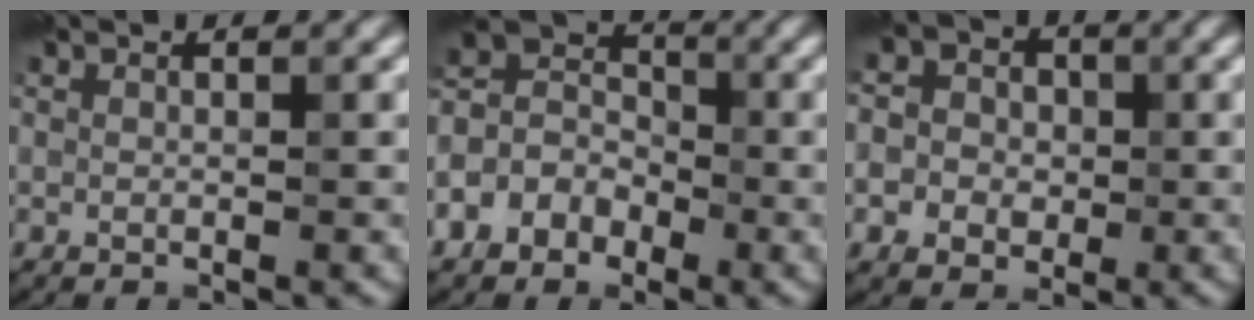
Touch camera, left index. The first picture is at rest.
{"total": 5.1, "force": [-2.4, 4.0, 2.1], "torque": [-0.035, 0.010, -0.061]}
{"total": 7.0, "force": [-0.5, 6.6, 2.4], "torque": [-0.034, 0.017, -0.043]}